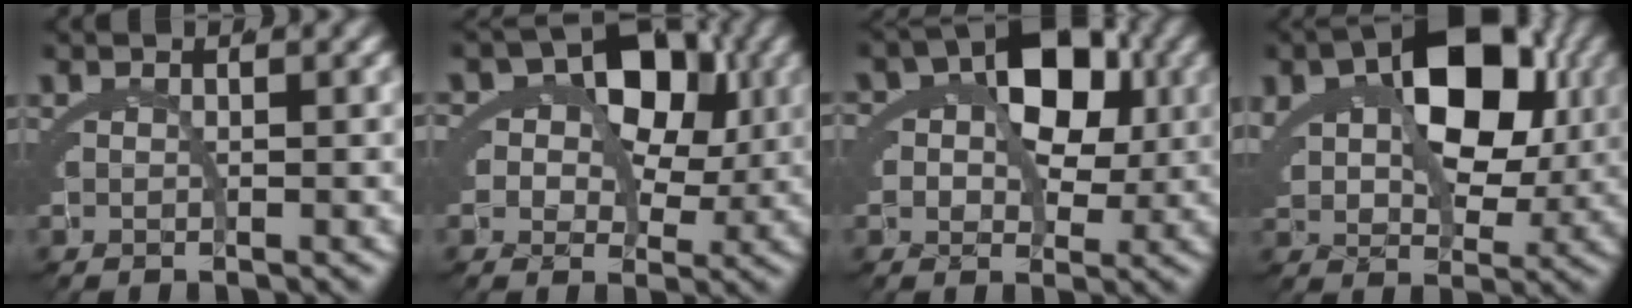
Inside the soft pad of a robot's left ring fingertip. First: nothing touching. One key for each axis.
{"total": 9.0, "fx": 1.5, "fy": 6.8, "fz": 5.7, "tx": -0.085, "ty": -0.005, "tz": 0.016}
{"total": 7.1, "fx": 1.3, "fy": 4.7, "fz": 5.1, "tx": -0.077, "ty": 0.001, "tz": 0.016}
{"total": 9.8, "fx": 3.1, "fy": 5.9, "fz": 7.1, "tx": -0.132, "ty": -0.007, "tz": 0.058}